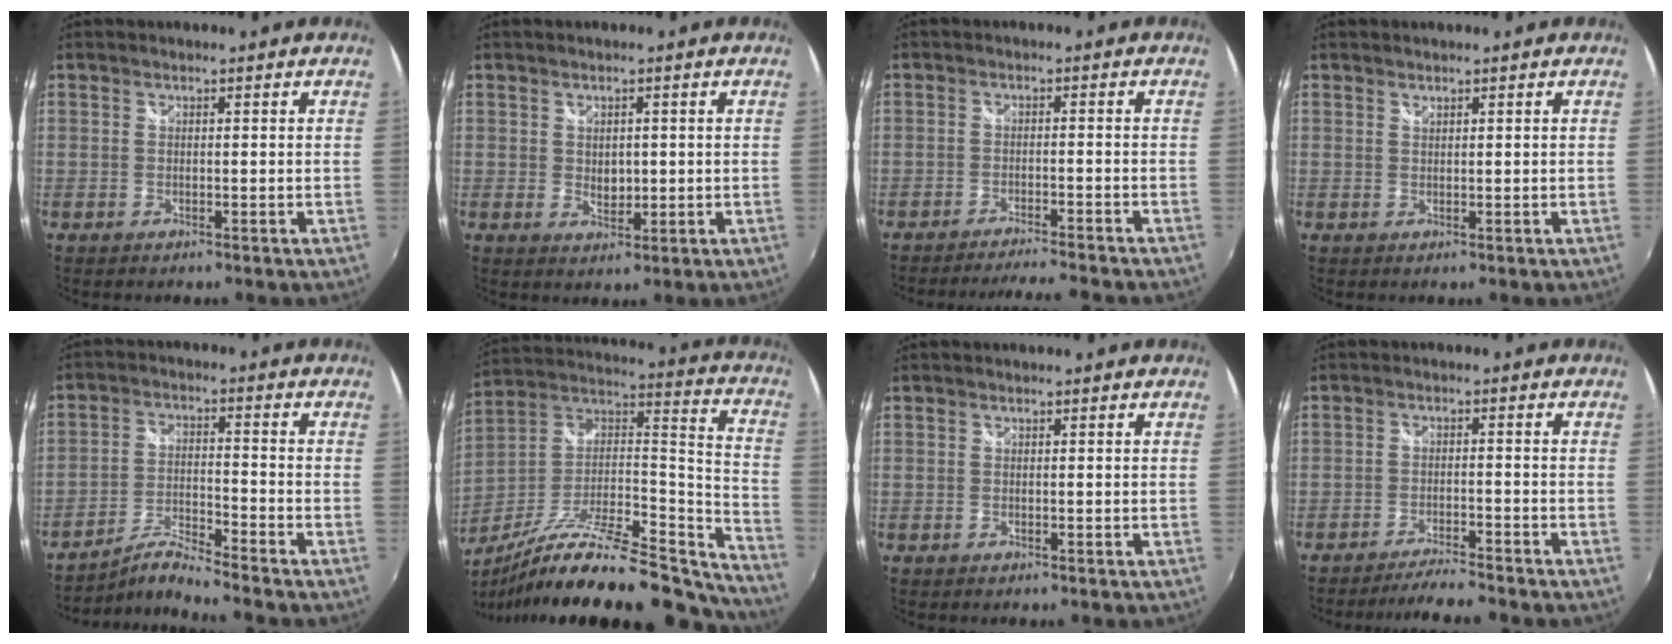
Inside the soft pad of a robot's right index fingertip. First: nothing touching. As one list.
[{"total": 3.0, "force": [0.3, 2.2, 2.0], "torque": [-0.028, -0.002, 0.007]}, {"total": 9.2, "force": [-8.5, -0.3, 3.5], "torque": [-0.074, -0.004, -0.126]}, {"total": 0.6, "force": [0.6, 0.1, 0.1], "torque": [-0.001, 0.001, 0.011]}, {"total": 6.8, "force": [-6.3, -2.0, 1.4], "torque": [-0.046, 0.013, -0.122]}, {"total": 29.2, "force": [-22.9, 8.2, 16.1], "torque": [-0.231, -0.010, -0.356]}, {"total": 0.0}, {"total": 6.9, "force": [-6.5, 0.0, 2.3], "torque": [-0.056, -0.001, -0.102]}]